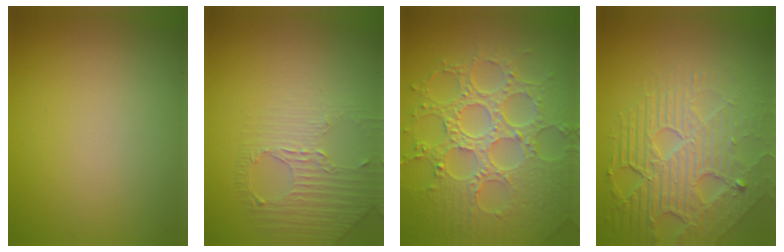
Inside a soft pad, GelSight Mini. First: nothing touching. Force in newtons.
{"total": 1.8, "press": 1.5, "slide": 1.0}
{"total": 8.8, "press": 6.4, "slide": 5.9}
{"total": 8.2, "press": 5.7, "slide": 5.9}